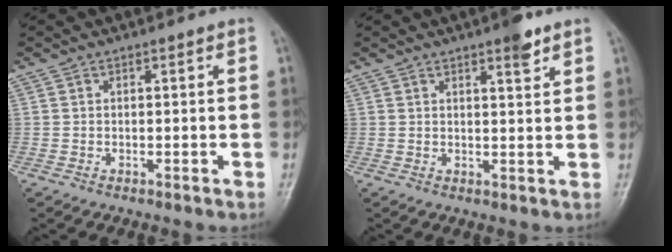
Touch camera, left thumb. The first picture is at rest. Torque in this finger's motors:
{"motor_torque": [1.24, 0.13, 0.41, -0.47, 0.03]}